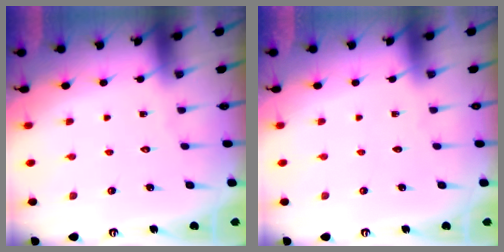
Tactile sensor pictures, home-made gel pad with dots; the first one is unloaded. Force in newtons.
{"total": 0.0}